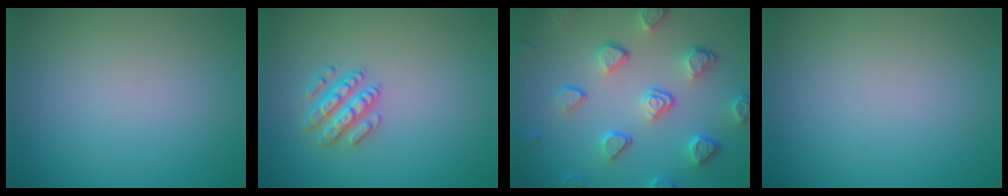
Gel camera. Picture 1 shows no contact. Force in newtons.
{"total": 2.6, "press": 2.6, "slide": 0.5}
{"total": 5.2, "press": 4.0, "slide": 3.3}
{"total": 0.0}